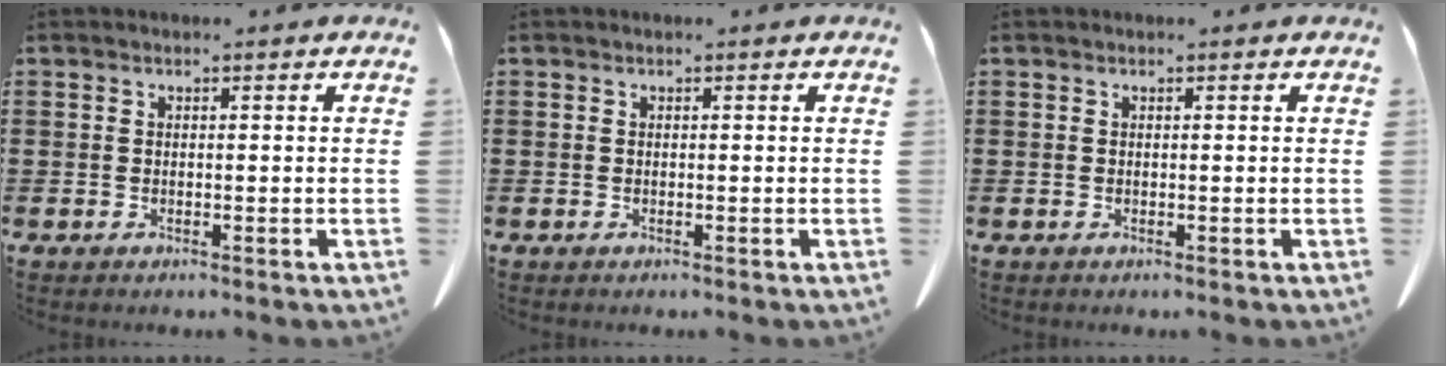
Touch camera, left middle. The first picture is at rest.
{"total": 0.0}
{"total": 0.0}